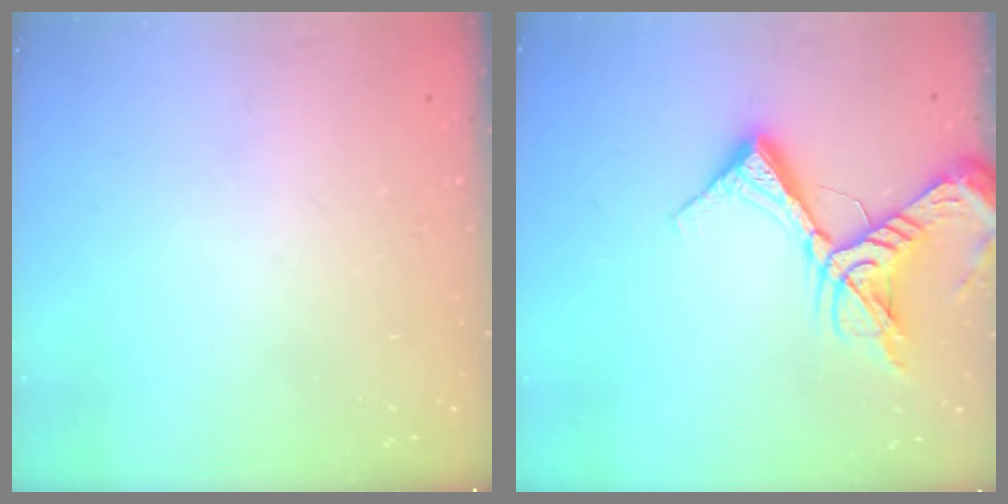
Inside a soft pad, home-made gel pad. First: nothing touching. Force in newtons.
{"total": 14.6, "press": 14.5, "slide": 1.6}